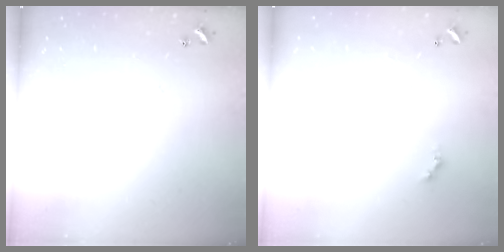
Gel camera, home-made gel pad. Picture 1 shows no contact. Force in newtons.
{"total": 0.0}